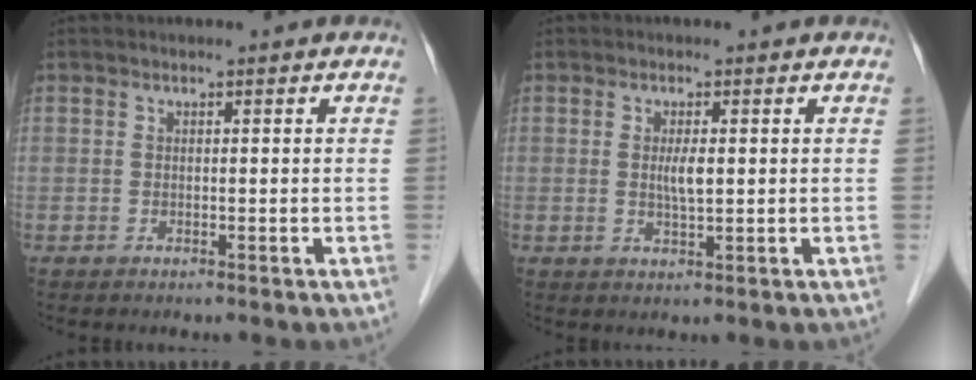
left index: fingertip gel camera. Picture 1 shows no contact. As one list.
[{"total": 2.4, "force": [0.3, 0.4, 2.4], "torque": [-0.047, -0.005, 0.005]}]